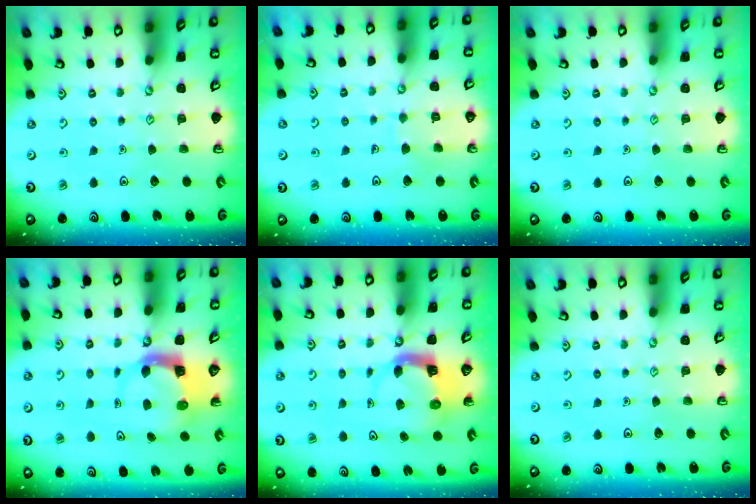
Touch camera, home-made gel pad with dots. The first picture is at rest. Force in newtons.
{"total": 5.3, "press": 5.3, "slide": 0.4}
{"total": 0.0}
{"total": 3.8, "press": 3.8, "slide": 0.6}
{"total": 4.0, "press": 4.0, "slide": 0.4}
{"total": 0.0}